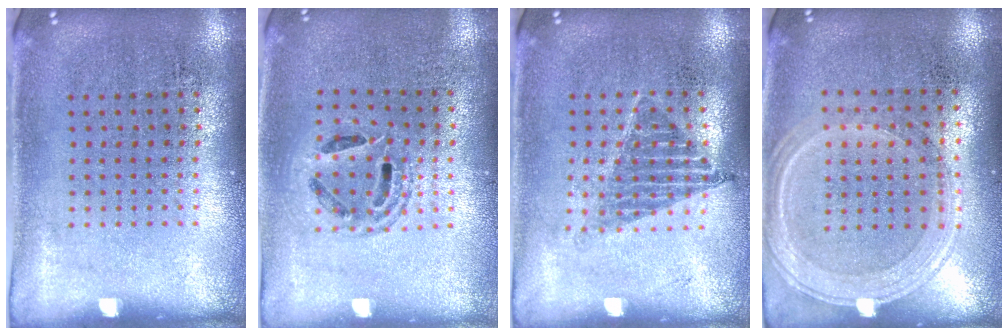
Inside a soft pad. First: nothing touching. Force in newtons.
{"total": 1.3, "press": 1.1, "slide": 0.6}
{"total": 1.1, "press": 0.9, "slide": 0.6}
{"total": 1.2, "press": 1.2, "slide": 0.3}